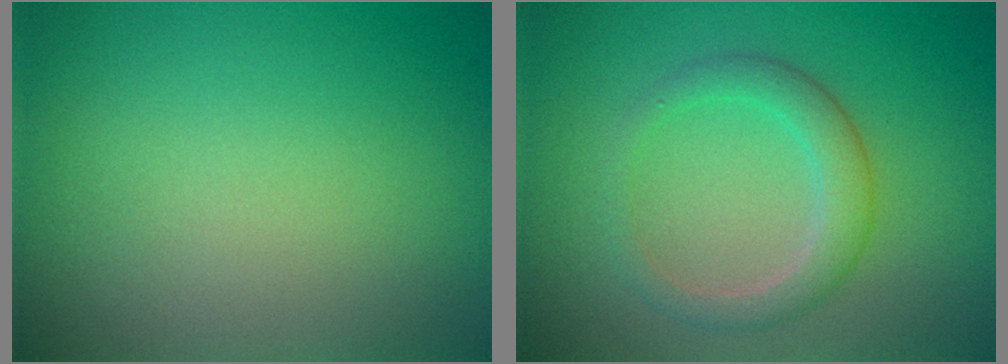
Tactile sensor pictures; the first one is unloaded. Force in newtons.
{"total": 2.8, "press": 2.8, "slide": 0.2}